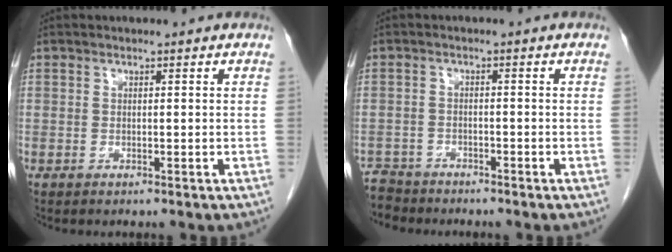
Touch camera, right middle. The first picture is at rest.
{"total": 4.3, "force": [-4.0, 1.4, -0.9], "torque": [0.018, -0.008, -0.078]}